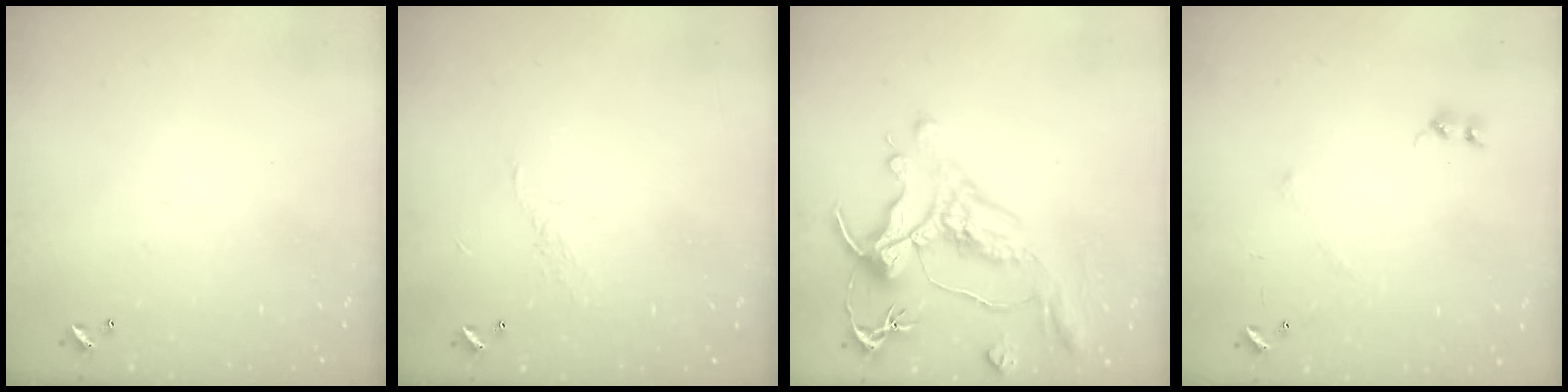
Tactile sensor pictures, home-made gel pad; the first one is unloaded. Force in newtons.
{"total": 6.6, "press": 6.6, "slide": 0.7}
{"total": 2.2, "press": 1.7, "slide": 1.4}
{"total": 6.3, "press": 6.3, "slide": 0.4}